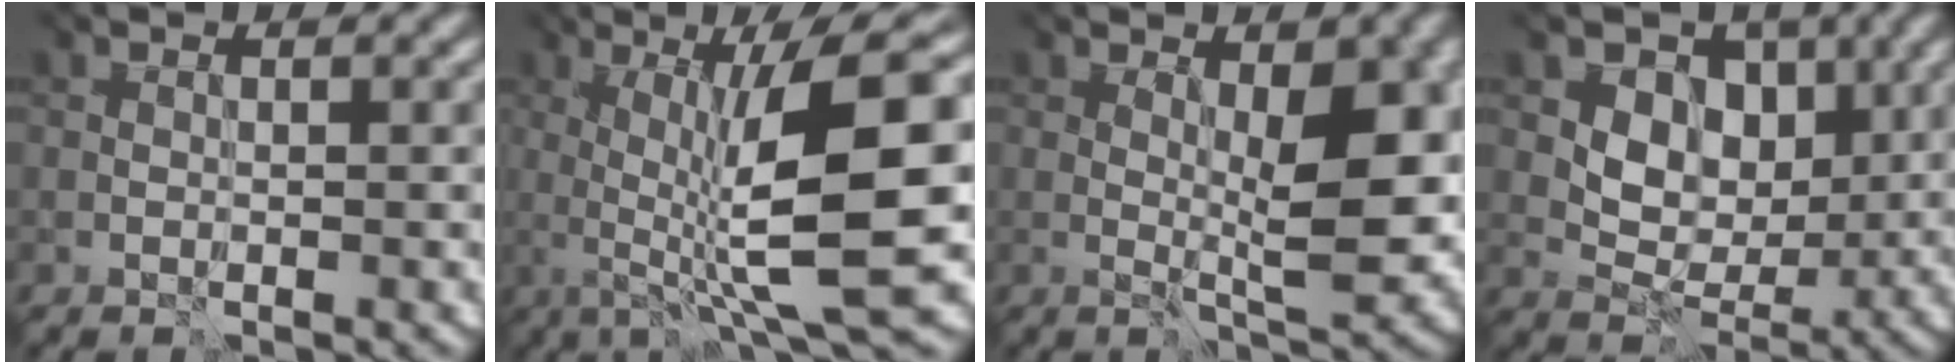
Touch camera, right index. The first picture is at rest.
{"total": 10.9, "force": [-1.7, 1.3, 10.6], "torque": [-0.154, 0.007, -0.009]}
{"total": 5.7, "force": [0.1, 1.6, 5.4], "torque": [-0.074, 0.001, 0.014]}
{"total": 5.1, "force": [0.8, 3.9, 3.2], "torque": [-0.049, -0.006, 0.017]}